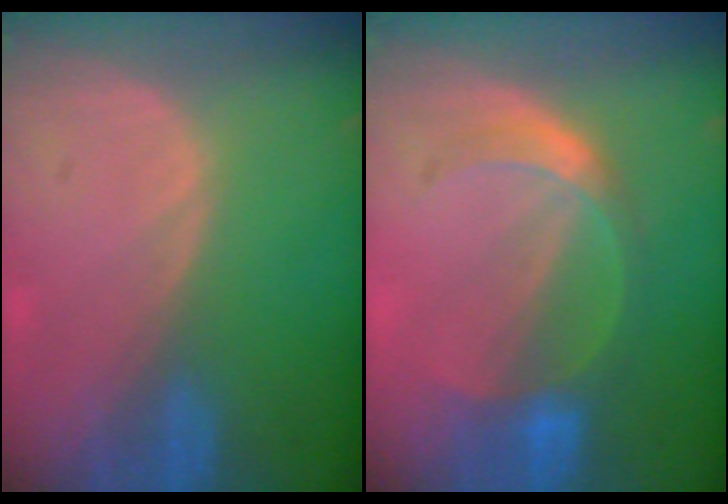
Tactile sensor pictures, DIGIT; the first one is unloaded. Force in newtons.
{"total": 5.7, "press": 5.4, "slide": 1.8}